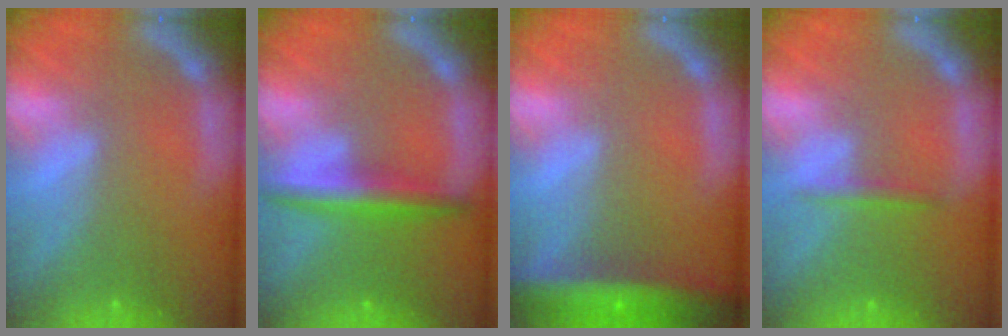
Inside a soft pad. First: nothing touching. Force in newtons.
{"total": 3.9}
{"total": 8.6}
{"total": 1.4}